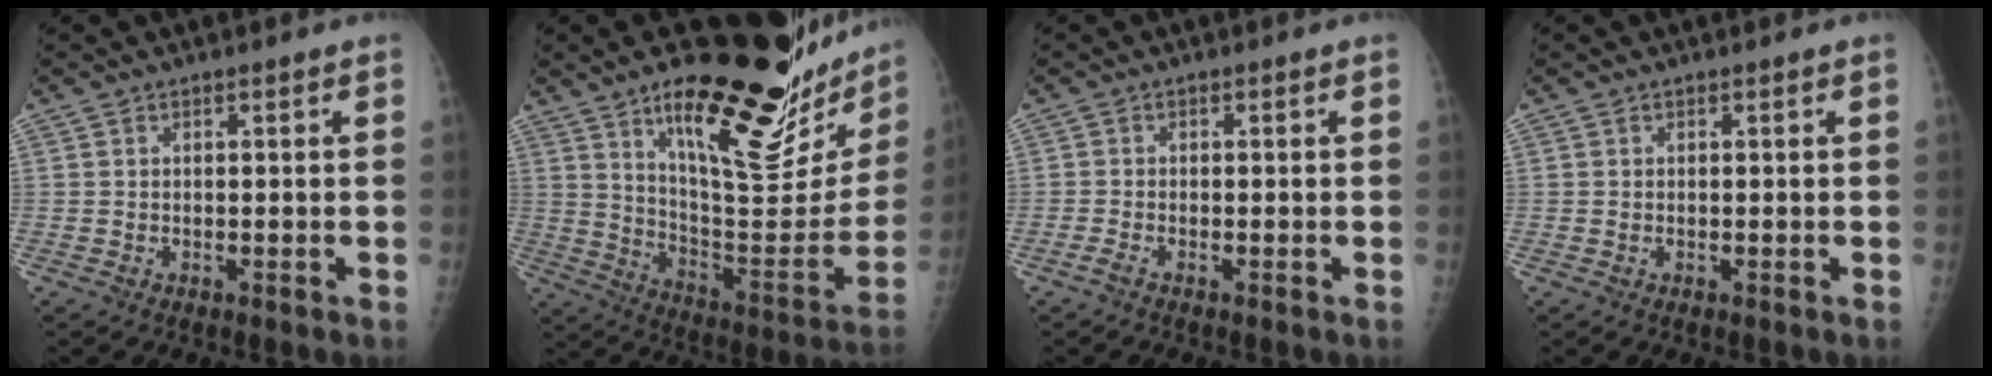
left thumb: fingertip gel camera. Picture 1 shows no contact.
{"total": 30.3, "force": [17.9, 9.5, 22.5], "torque": [-0.281, -0.076, 0.278]}
{"total": 1.2, "force": [-0.9, 0.1, 0.7], "torque": [-0.016, -0.003, -0.024]}
{"total": 0.0}